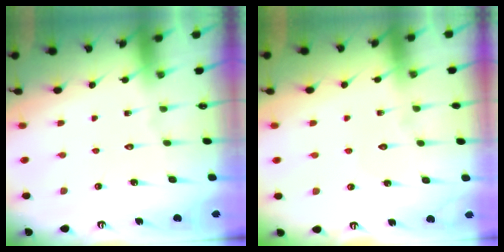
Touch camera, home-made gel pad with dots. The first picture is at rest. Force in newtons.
{"total": 2.6, "press": 2.6, "slide": 0.3}